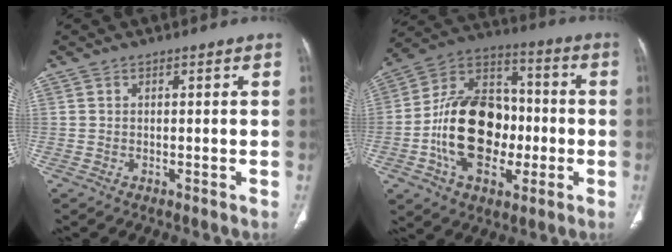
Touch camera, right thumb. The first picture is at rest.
{"total": 21.1, "force": [-3.6, 14.0, 15.4], "torque": [-0.229, 0.033, -0.056]}